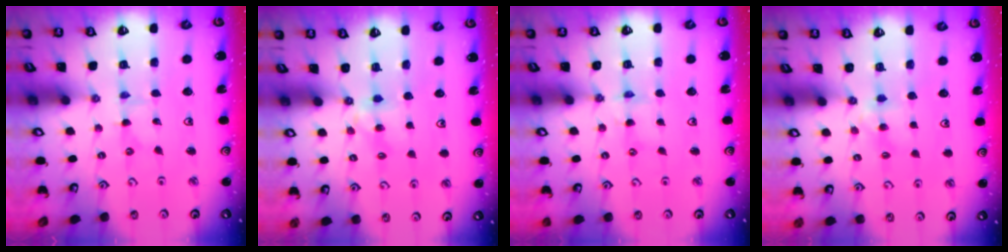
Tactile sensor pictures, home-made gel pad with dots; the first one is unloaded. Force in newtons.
{"total": 3.9, "press": 3.9, "slide": 0.5}
{"total": 1.2, "press": 1.2, "slide": 0.3}
{"total": 4.0, "press": 4.0, "slide": 0.7}